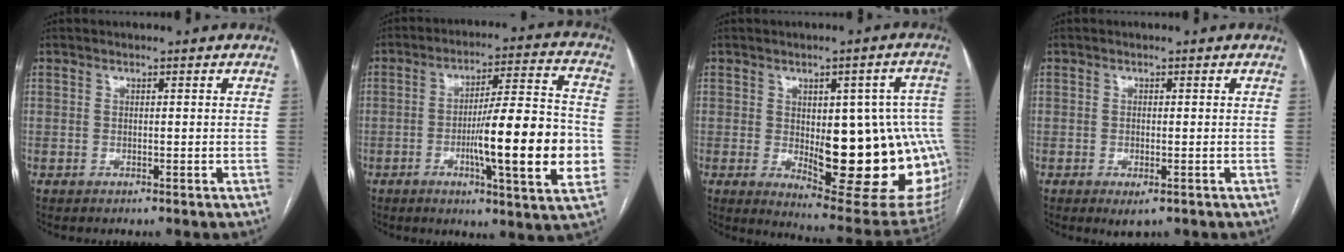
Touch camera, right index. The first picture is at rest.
{"total": 17.6, "force": [-3.6, 1.2, 17.2], "torque": [-0.256, -0.001, -0.054]}
{"total": 22.5, "force": [-2.2, 6.9, 21.3], "torque": [-0.209, 0.012, -0.003]}
{"total": 2.2, "force": [-1.1, 0.8, 1.7], "torque": [-0.027, -0.004, -0.010]}